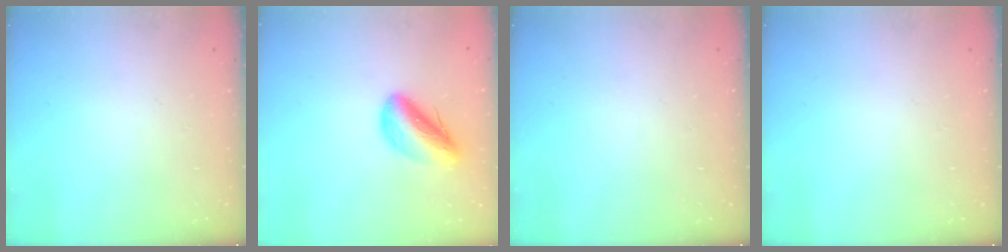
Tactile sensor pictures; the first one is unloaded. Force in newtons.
{"total": 9.9, "press": 9.4, "slide": 3.0}
{"total": 0.0}
{"total": 0.0}